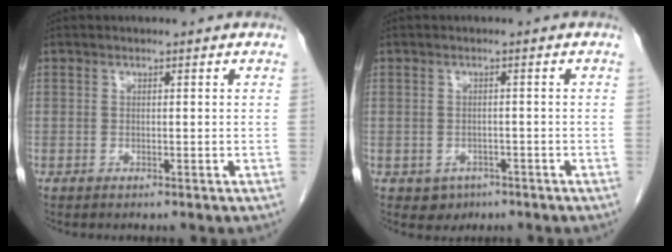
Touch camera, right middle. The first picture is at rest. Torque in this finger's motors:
{"motor_torque": [-0.32, -0.07, 0.00, -0.01]}